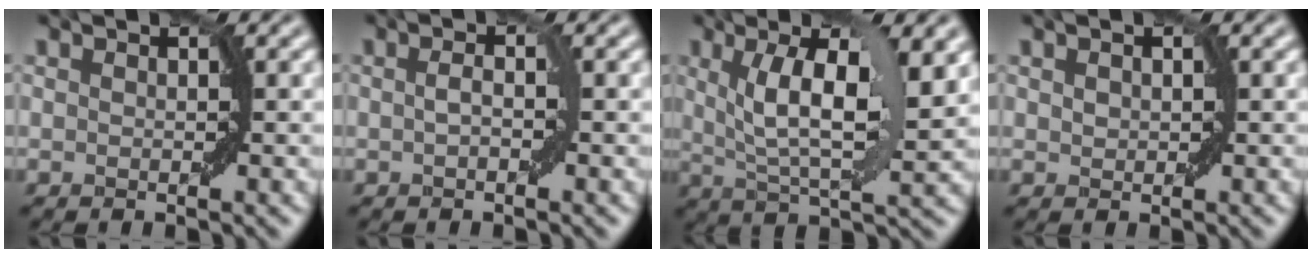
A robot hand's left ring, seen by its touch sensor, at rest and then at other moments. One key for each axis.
{"total": 1.1, "fx": 0.0, "fy": 0.3, "fz": 1.1, "tx": -0.023, "ty": 0.005, "tz": -0.002}
{"total": 8.2, "fx": 2.5, "fy": 2.3, "fz": 7.4, "tx": -0.125, "ty": 0.000, "tz": 0.045}
{"total": 0.9, "fx": 0.3, "fy": 0.6, "fz": 0.6, "tx": -0.010, "ty": 0.004, "tz": 0.007}